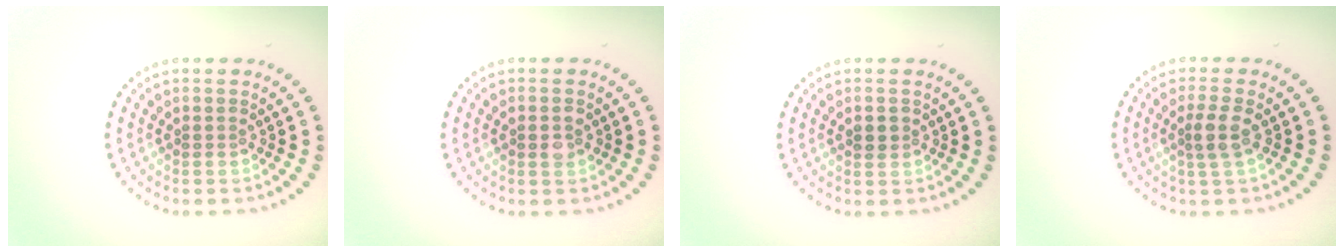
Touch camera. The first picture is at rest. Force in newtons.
{"total": 1.3, "press": 1.3, "slide": 0.2}
{"total": 1.2, "press": 1.2, "slide": 0.3}
{"total": 2.0, "press": 1.7, "slide": 1.2}